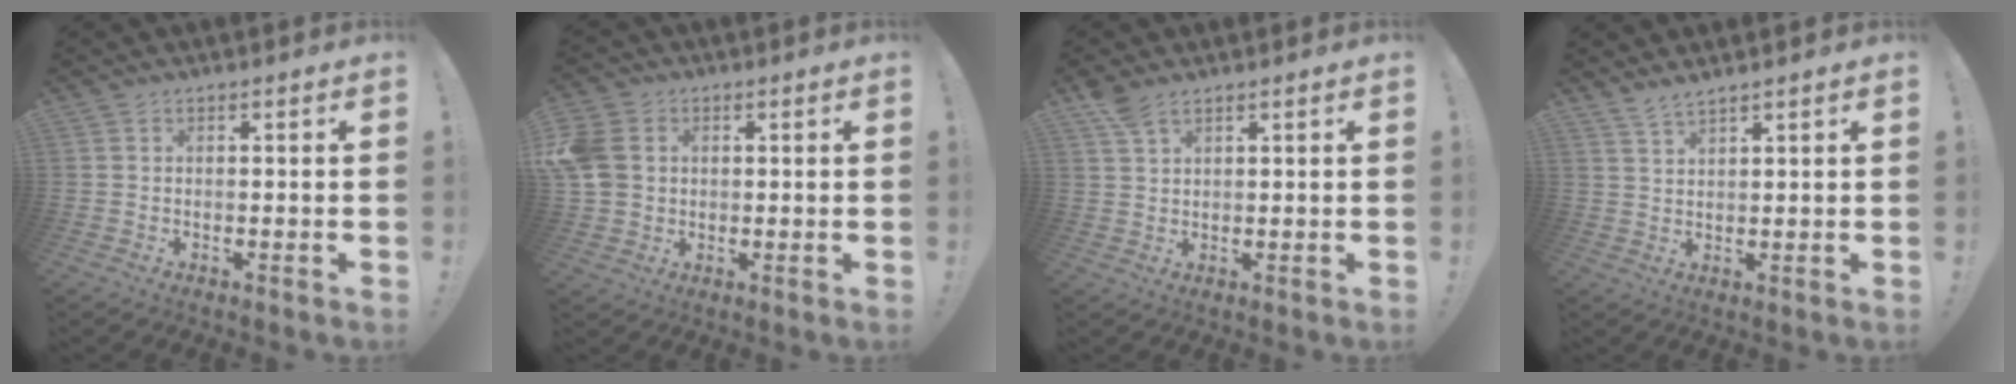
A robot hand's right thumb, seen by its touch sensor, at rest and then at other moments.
{"total": 10.1, "force": [1.5, 8.4, 5.3], "torque": [-0.112, 0.005, 0.035]}
{"total": 4.7, "force": [3.6, 1.8, 2.5], "torque": [-0.047, -0.012, 0.069]}
{"total": 3.2, "force": [2.9, 0.0, 1.3], "torque": [-0.022, -0.022, 0.052]}